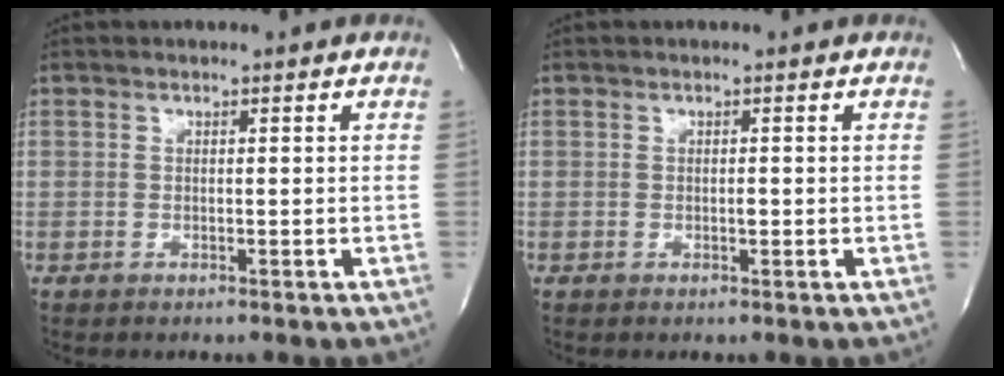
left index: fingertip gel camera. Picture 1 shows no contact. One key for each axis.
{"total": 0.5, "fx": -0.2, "fy": 0.2, "fz": 0.4, "tx": -0.007, "ty": -0.003, "tz": -0.005}